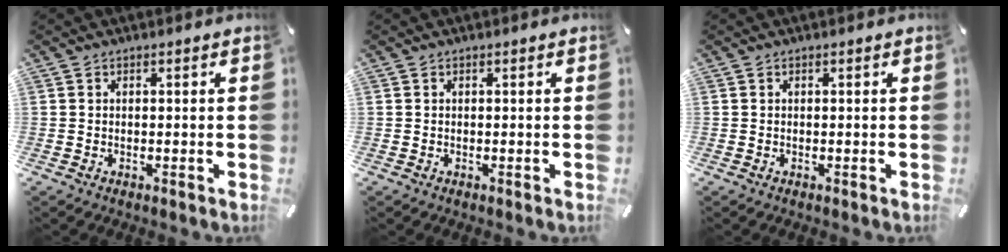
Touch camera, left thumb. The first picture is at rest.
{"total": 0.0}
{"total": 0.0}